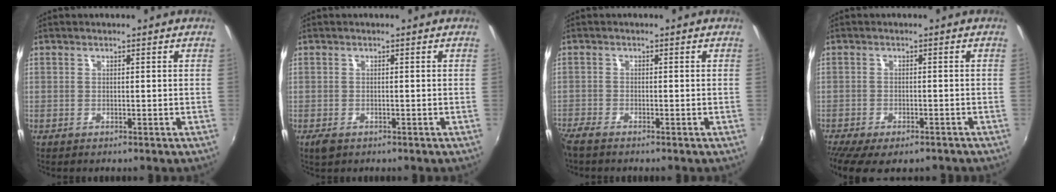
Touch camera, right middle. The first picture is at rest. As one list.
[{"total": 2.2, "force": [-1.3, 1.2, 1.2], "torque": [-0.025, -0.008, -0.023]}, {"total": 3.3, "force": [-2.9, 0.5, 1.4], "torque": [-0.040, -0.017, -0.059]}, {"total": 9.0, "force": [-6.8, 3.1, 5.1], "torque": [-0.116, -0.039, -0.106]}]